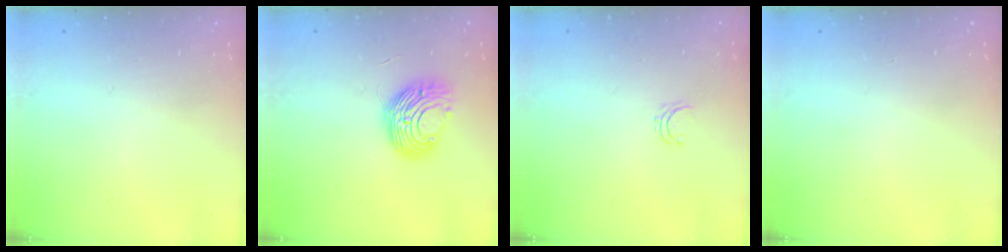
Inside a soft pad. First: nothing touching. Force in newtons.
{"total": 9.7, "press": 9.7, "slide": 0.1}
{"total": 3.6, "press": 3.6, "slide": 0.3}
{"total": 0.0}